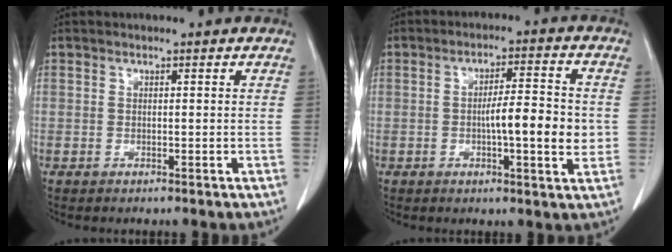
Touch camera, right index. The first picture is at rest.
{"total": 8.4, "force": [-0.9, 1.3, 8.2], "torque": [-0.129, 0.005, -0.017]}